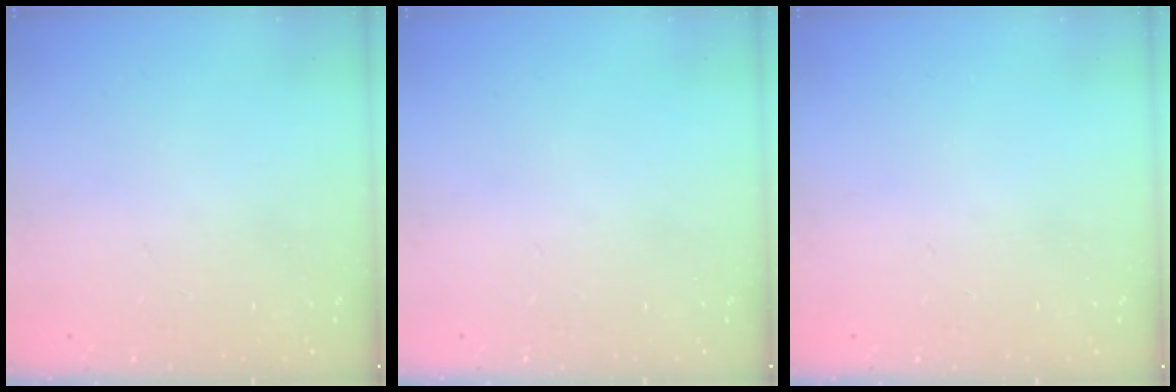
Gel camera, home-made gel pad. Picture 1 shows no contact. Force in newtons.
{"total": 0.0}
{"total": 0.0}